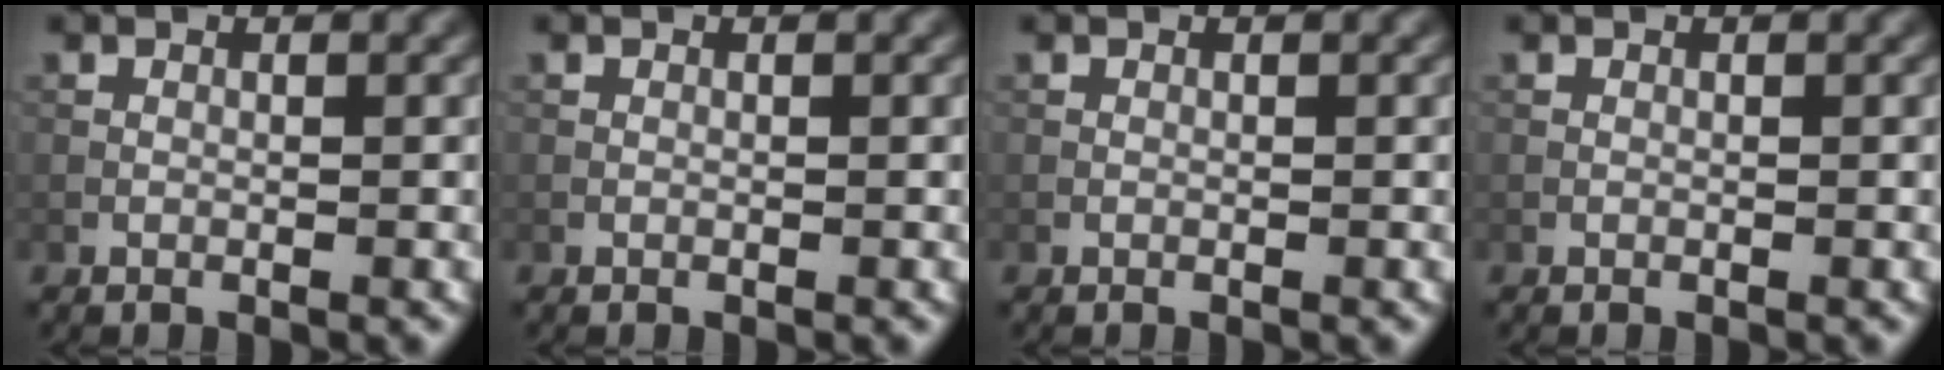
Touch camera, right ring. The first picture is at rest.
{"total": 0.0}
{"total": 0.0}
{"total": 0.0}